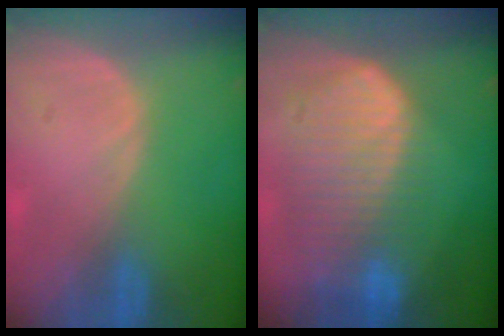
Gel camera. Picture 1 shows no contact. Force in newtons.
{"total": 10.2, "press": 8.8, "slide": 5.2}